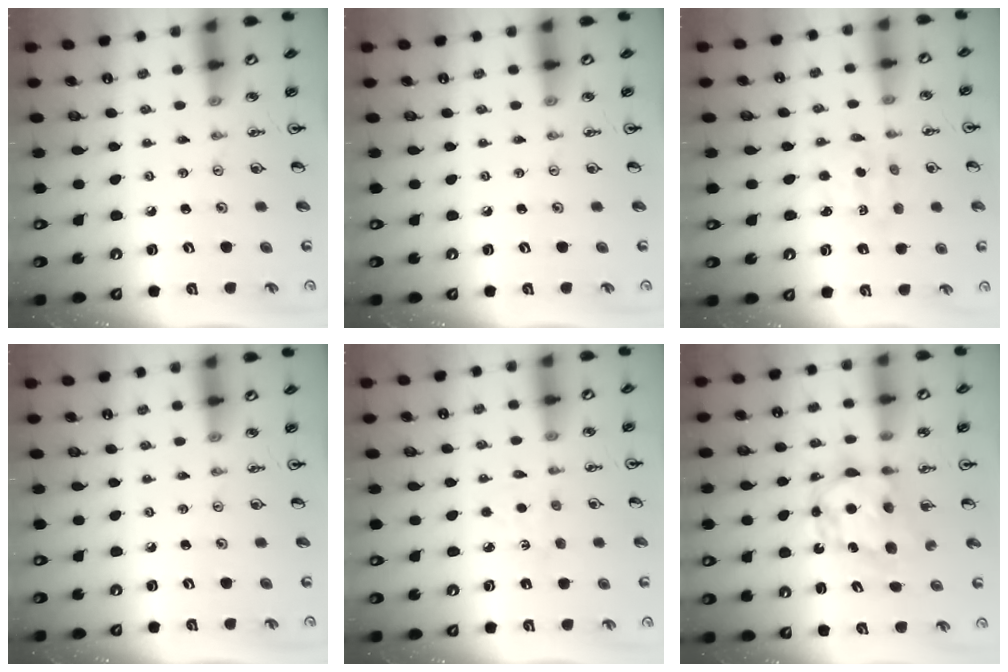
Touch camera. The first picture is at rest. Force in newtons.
{"total": 0.0}
{"total": 2.3, "press": 2.3, "slide": 0.5}
{"total": 0.0}
{"total": 2.9, "press": 2.9, "slide": 0.4}
{"total": 7.2, "press": 7.1, "slide": 0.7}